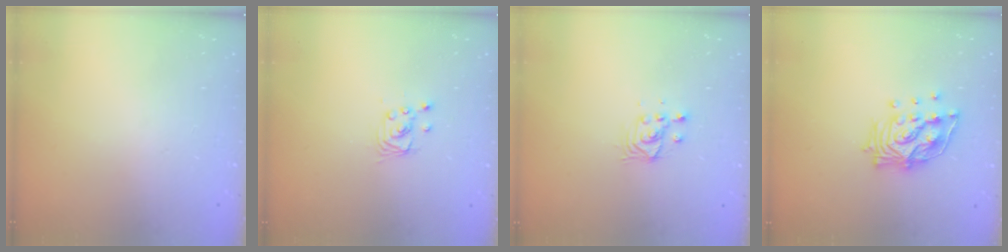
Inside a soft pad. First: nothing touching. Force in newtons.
{"total": 2.9, "press": 2.9, "slide": 0.2}
{"total": 3.8, "press": 3.8, "slide": 0.3}
{"total": 14.2, "press": 14.1, "slide": 1.9}